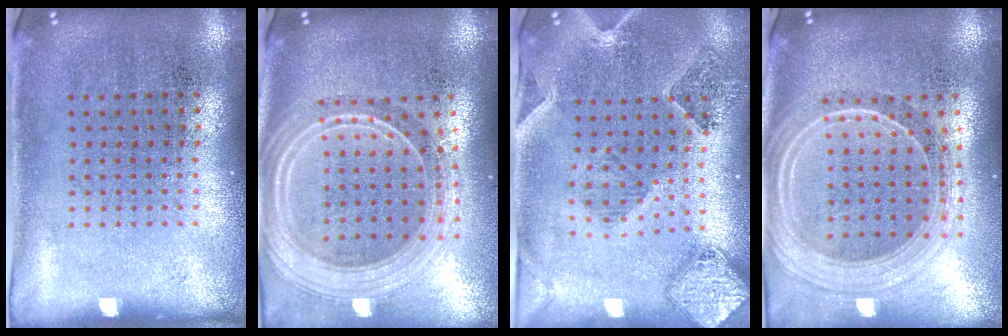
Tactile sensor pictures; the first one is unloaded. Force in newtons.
{"total": 2.6, "press": 2.2, "slide": 1.4}
{"total": 1.5, "press": 1.5, "slide": 0.4}
{"total": 2.3, "press": 2.0, "slide": 1.1}